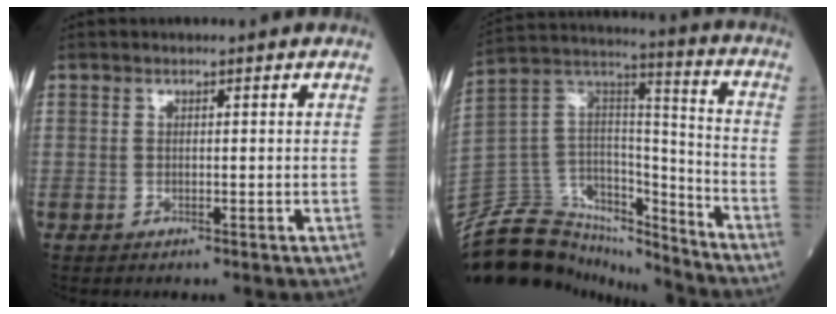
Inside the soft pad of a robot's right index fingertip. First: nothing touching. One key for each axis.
{"total": 24.2, "fx": -22.4, "fy": 6.5, "fz": 6.6, "tx": -0.162, "ty": 0.039, "tz": -0.373}